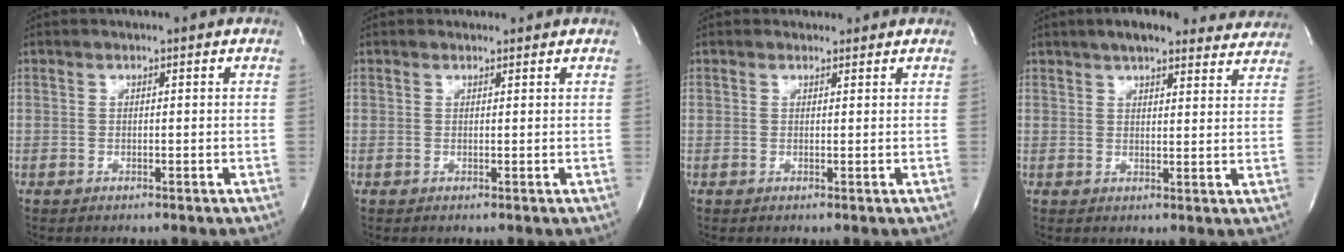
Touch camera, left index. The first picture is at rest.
{"total": 0.6, "force": [0.5, 0.4, -0.1], "torque": [-0.003, 0.000, 0.004]}
{"total": 1.0, "force": [0.8, 0.6, -0.2], "torque": [0.001, 0.002, 0.008]}
{"total": 15.2, "force": [13.3, 4.0, 6.0], "torque": [-0.066, 0.020, 0.159]}